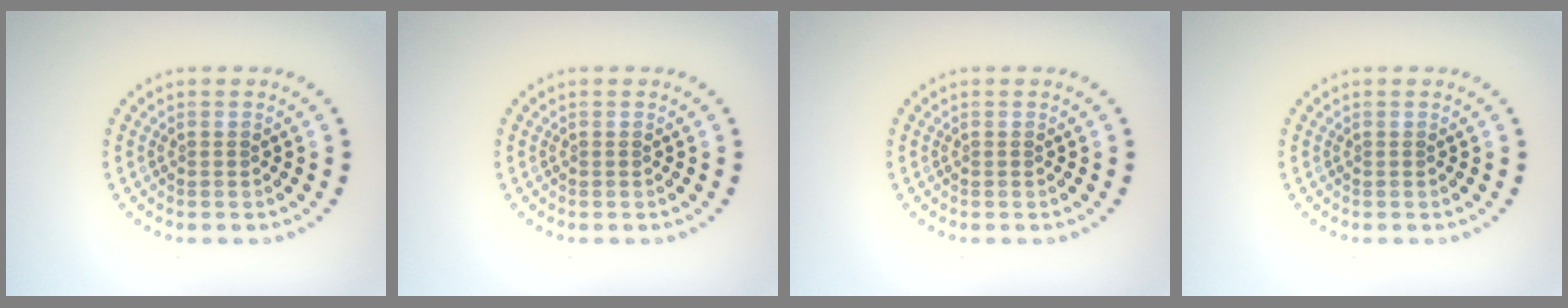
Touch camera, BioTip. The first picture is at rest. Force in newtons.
{"total": 0.0}
{"total": 0.0}
{"total": 0.0}